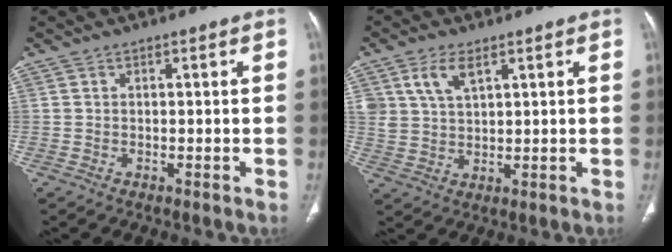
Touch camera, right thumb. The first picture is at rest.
{"total": 5.9, "force": [3.1, 3.1, 4.0], "torque": [-0.074, -0.012, 0.067]}